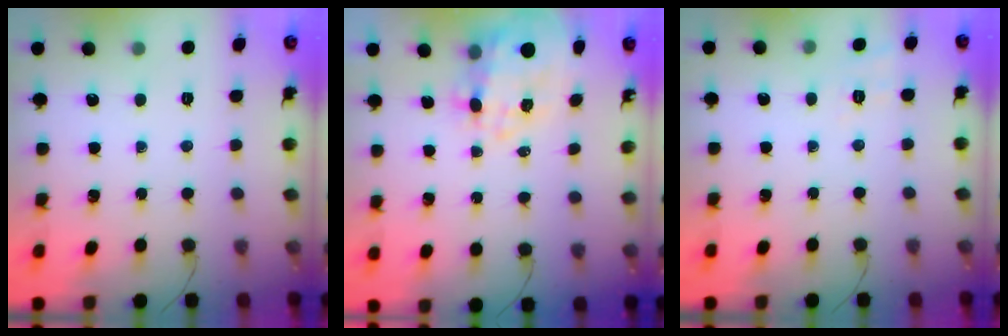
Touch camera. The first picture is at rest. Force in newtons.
{"total": 9.2, "press": 8.7, "slide": 3.0}
{"total": 2.3, "press": 0.9, "slide": 2.1}